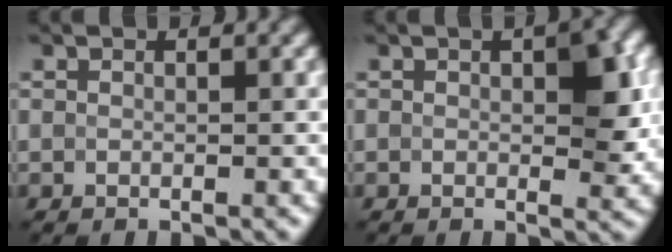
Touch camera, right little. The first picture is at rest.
{"total": 3.9, "force": [0.4, 1.8, 3.4], "torque": [-0.039, 0.001, 0.004]}